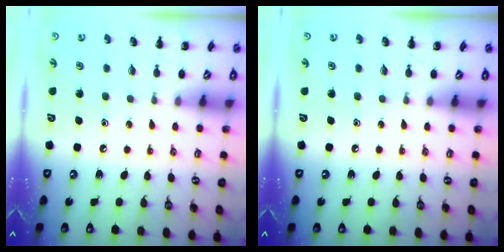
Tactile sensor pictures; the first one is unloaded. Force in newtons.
{"total": 0.0}